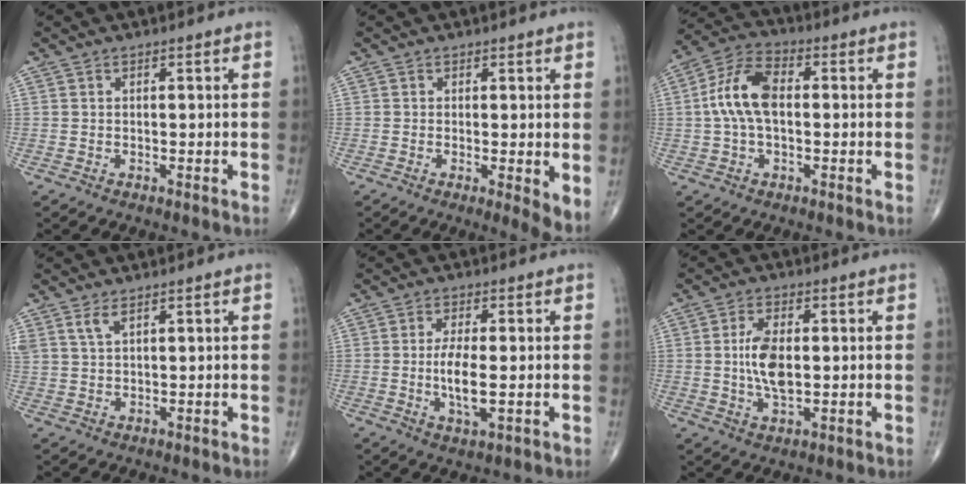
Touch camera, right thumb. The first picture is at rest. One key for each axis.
{"total": 4.3, "fx": -0.2, "fy": 0.8, "fz": 4.2, "tx": -0.062, "ty": -0.014, "tz": -0.007}
{"total": 10.5, "fx": 0.3, "fy": 5.8, "fz": 8.7, "tx": -0.177, "ty": 0.028, "tz": 0.000}
{"total": 2.7, "fx": 1.7, "fy": 1.0, "fz": 1.8, "tx": -0.040, "ty": -0.002, "tz": 0.043}
{"total": 6.5, "fx": -0.7, "fy": 2.0, "fz": 6.1, "tx": -0.121, "ty": -0.011, "tz": -0.015}
{"total": 7.8, "fx": 0.3, "fy": 3.8, "fz": 6.8, "tx": -0.132, "ty": -0.003, "tz": 0.006}